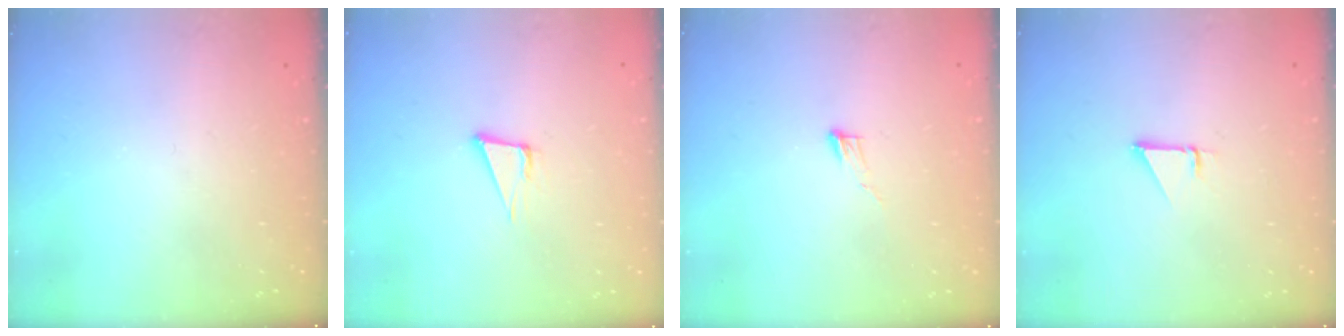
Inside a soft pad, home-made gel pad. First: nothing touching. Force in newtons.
{"total": 5.4, "press": 4.4, "slide": 3.1}
{"total": 3.8, "press": 3.8, "slide": 0.3}
{"total": 0.9, "press": 0.9, "slide": 0.1}